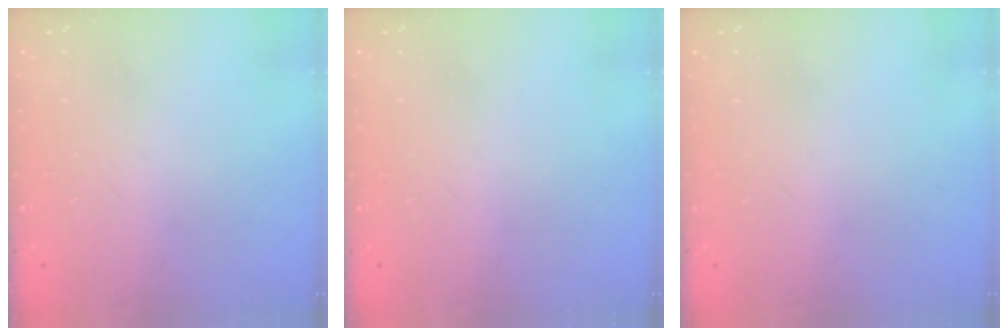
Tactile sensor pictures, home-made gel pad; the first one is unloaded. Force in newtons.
{"total": 0.0}
{"total": 0.0}